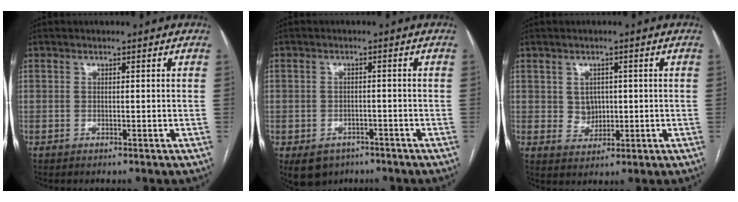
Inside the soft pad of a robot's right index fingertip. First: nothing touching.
{"total": 6.2, "force": [-3.5, 4.8, 1.5], "torque": [-0.025, 0.006, -0.044]}
{"total": 3.4, "force": [0.5, 3.0, 1.6], "torque": [-0.023, 0.003, 0.015]}